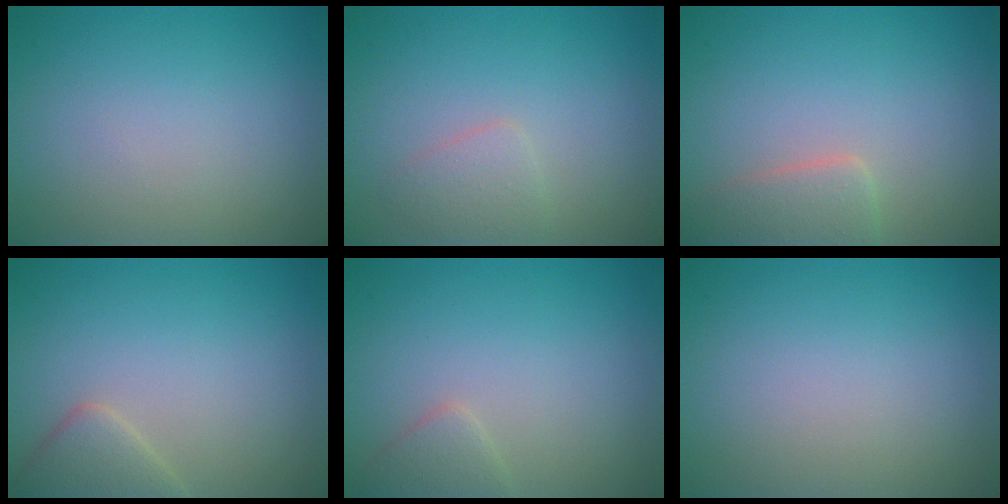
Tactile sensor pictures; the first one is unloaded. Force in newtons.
{"total": 1.6, "press": 1.6, "slide": 0.0}
{"total": 2.9, "press": 2.9, "slide": 0.3}
{"total": 2.7, "press": 2.7, "slide": 0.2}
{"total": 1.6, "press": 1.6, "slide": 0.1}
{"total": 0.0}